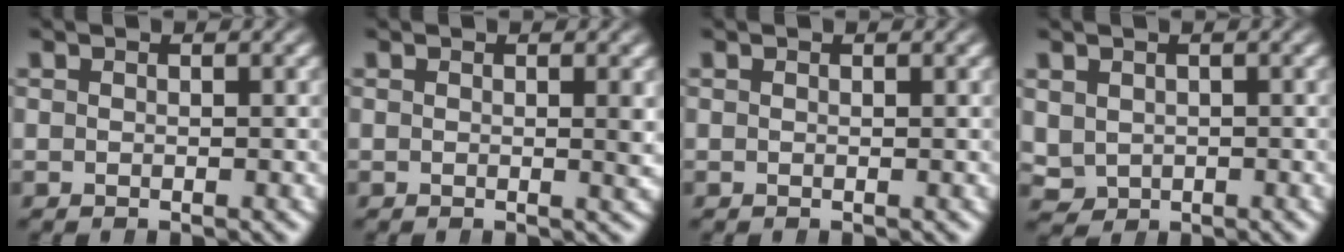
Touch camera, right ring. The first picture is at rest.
{"total": 1.1, "force": [0.2, 0.1, 1.1], "torque": [-0.015, -0.007, 0.003]}
{"total": 0.0}
{"total": 2.8, "force": [0.2, 2.6, 1.0], "torque": [-0.044, -0.024, 0.020]}